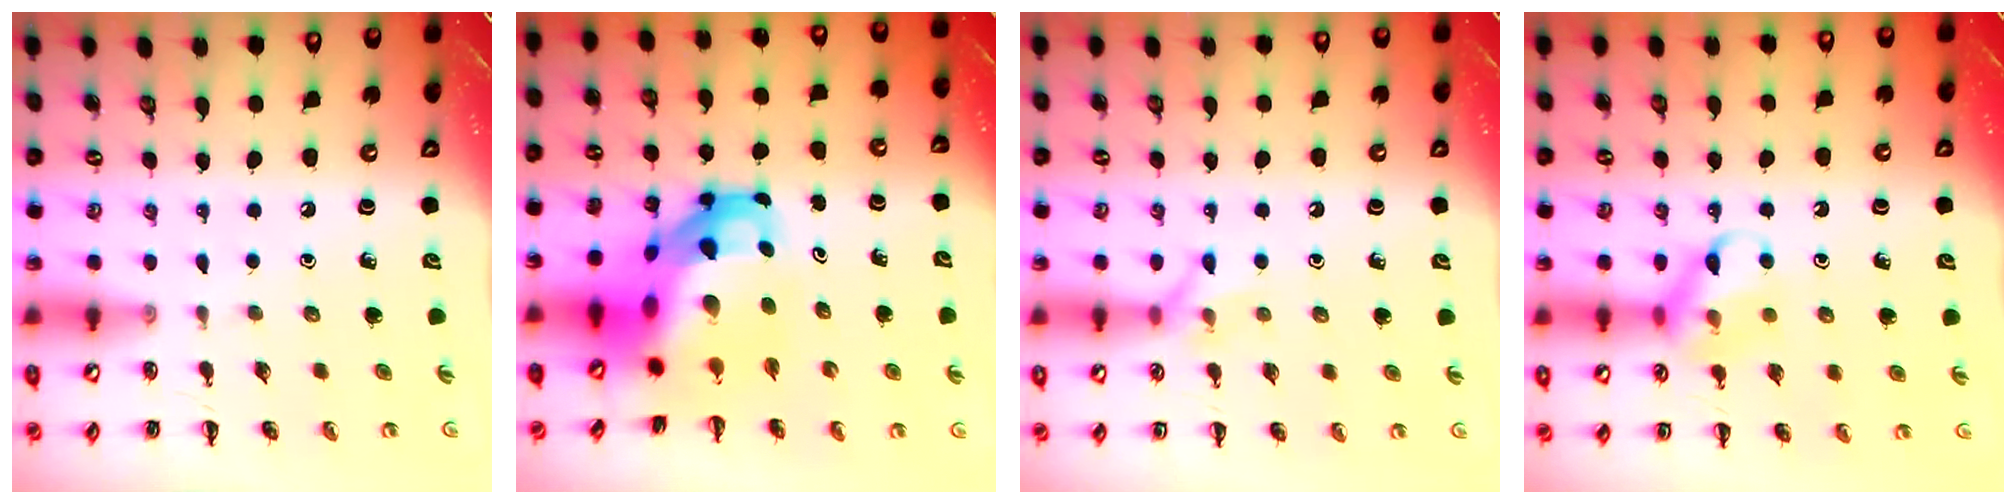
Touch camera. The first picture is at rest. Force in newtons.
{"total": 16.3, "press": 15.7, "slide": 4.2}
{"total": 7.0, "press": 6.9, "slide": 0.7}
{"total": 13.1, "press": 13.0, "slide": 1.7}